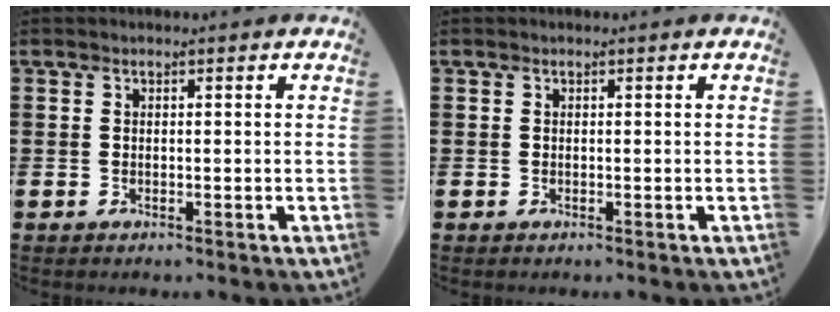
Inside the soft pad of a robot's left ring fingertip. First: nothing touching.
{"total": 0.0}